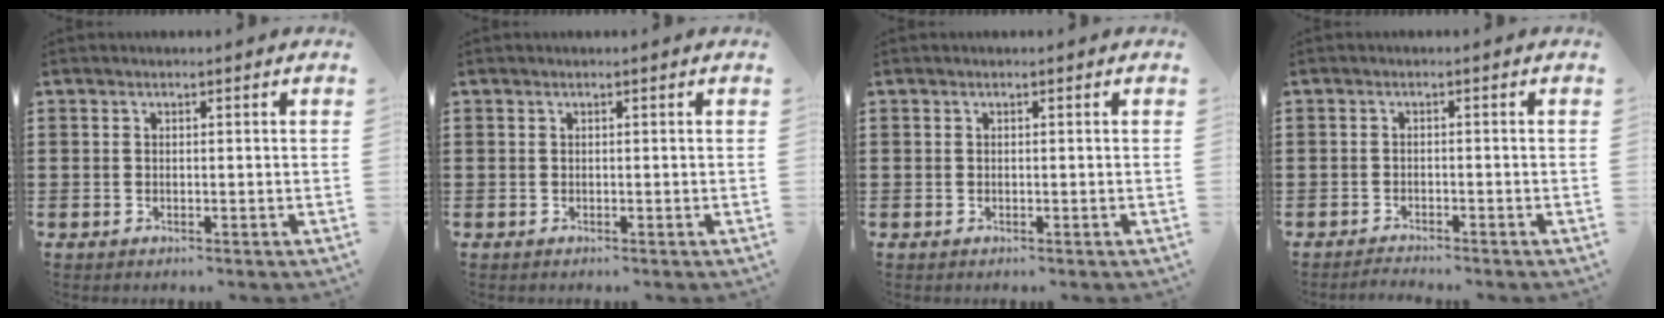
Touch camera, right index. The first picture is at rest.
{"total": 0.0}
{"total": 0.0}
{"total": 1.5, "force": [-1.5, -0.1, -0.1], "torque": [-0.003, 0.001, -0.031]}